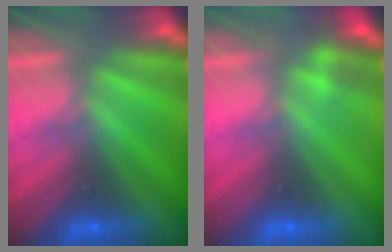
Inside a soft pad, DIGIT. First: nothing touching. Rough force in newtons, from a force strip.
{"total": 2.2}